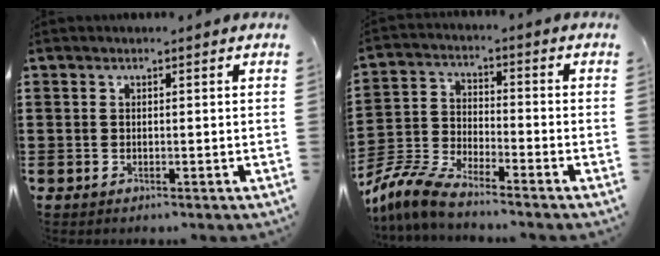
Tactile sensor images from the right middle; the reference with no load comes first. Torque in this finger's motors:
{"motor_torque": [1.41, -0.40, 0.34, 0.10]}